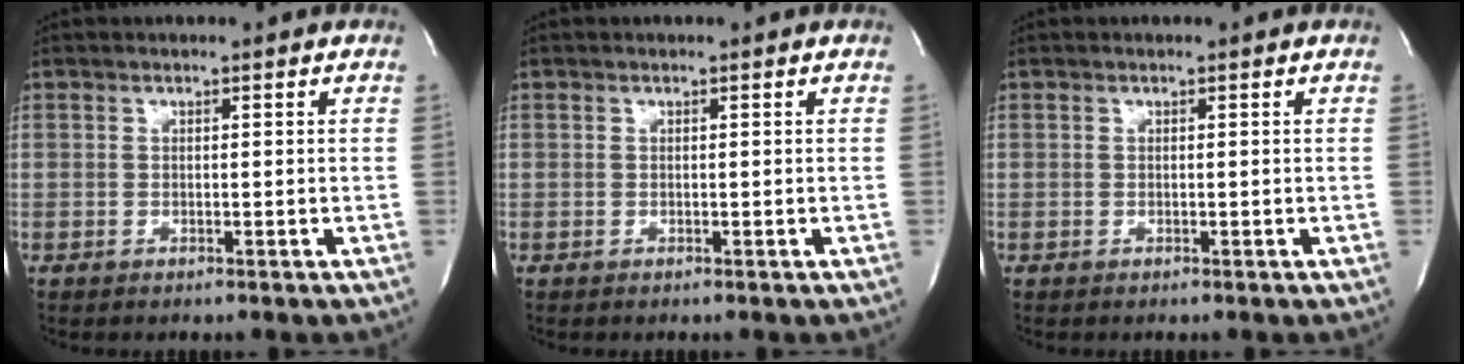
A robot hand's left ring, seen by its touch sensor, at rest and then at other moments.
{"total": 0.0}
{"total": 0.0}